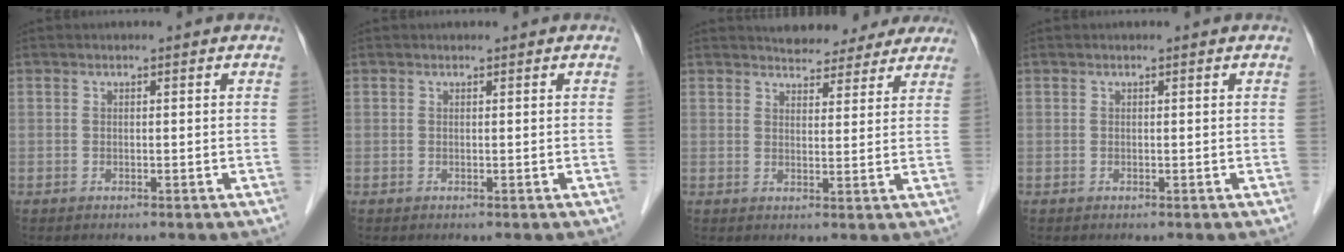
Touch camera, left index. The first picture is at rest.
{"total": 0.0}
{"total": 10.1, "force": [9.2, 3.4, 2.4], "torque": [-0.014, 0.010, 0.104]}
{"total": 0.0}